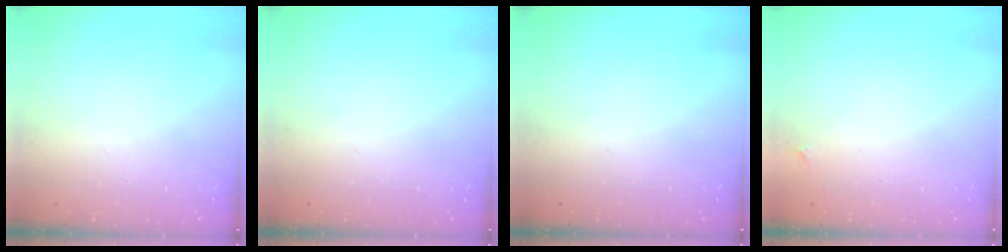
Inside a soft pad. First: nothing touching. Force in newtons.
{"total": 0.0}
{"total": 0.0}
{"total": 2.1, "press": 2.1, "slide": 0.3}